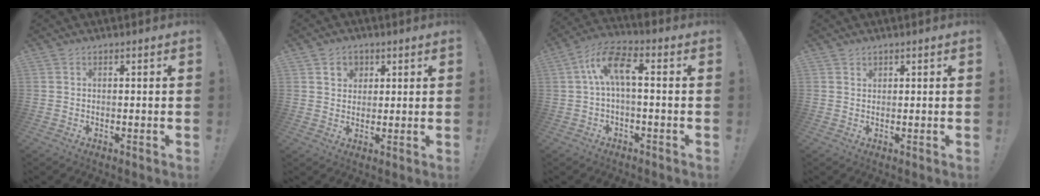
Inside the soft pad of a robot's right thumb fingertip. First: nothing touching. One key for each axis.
{"total": 5.2, "fx": 2.3, "fy": 4.4, "fz": 1.4, "tx": -0.016, "ty": -0.007, "tz": 0.042}
{"total": 10.1, "fx": 1.0, "fy": 3.5, "fz": 9.4, "tx": -0.188, "ty": 0.011, "tz": 0.018}
{"total": 1.1, "fx": 0.9, "fy": 0.5, "fz": 0.1, "tx": 0.008, "ty": -0.006, "tz": 0.016}